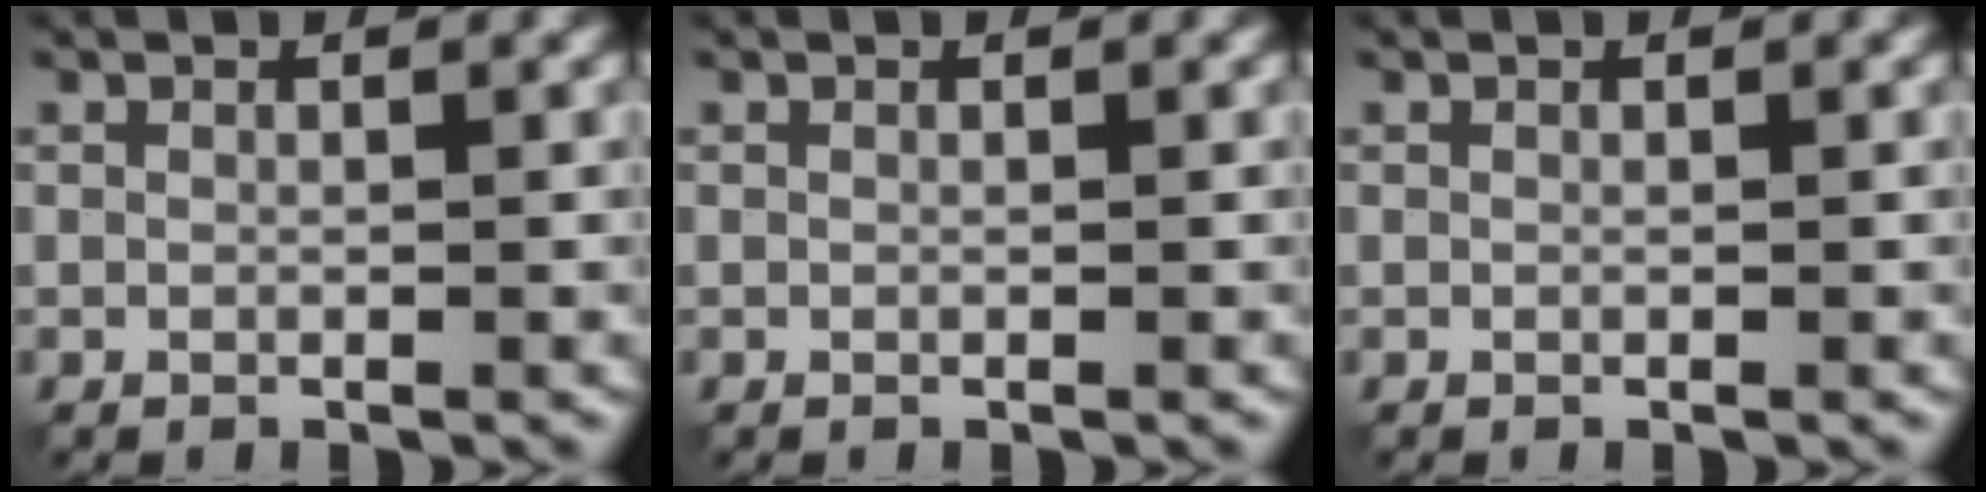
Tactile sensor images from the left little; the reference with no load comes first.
{"total": 0.0}
{"total": 0.0}